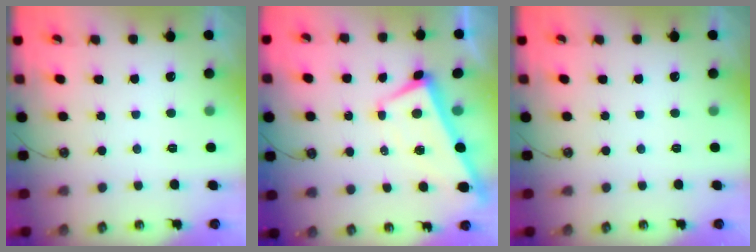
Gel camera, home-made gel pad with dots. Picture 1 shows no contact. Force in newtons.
{"total": 2.4, "press": 2.3, "slide": 0.7}
{"total": 0.0}